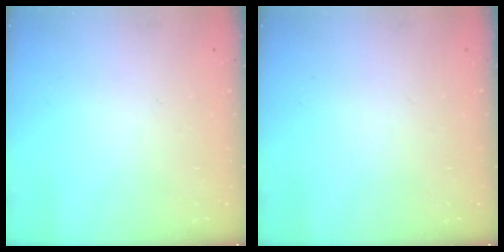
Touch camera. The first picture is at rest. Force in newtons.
{"total": 0.0}